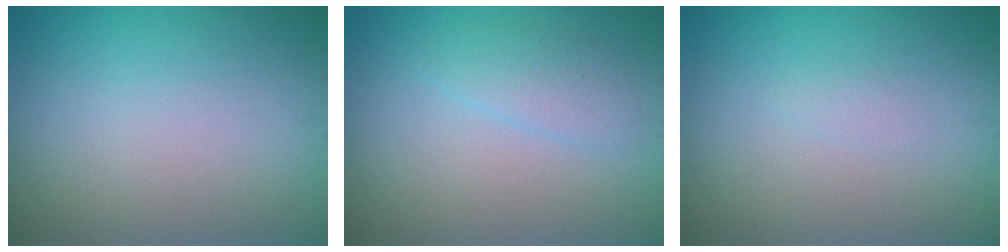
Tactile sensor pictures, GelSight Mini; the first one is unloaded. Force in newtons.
{"total": 1.6, "press": 1.6, "slide": 0.1}
{"total": 0.5, "press": 0.5, "slide": 0.1}